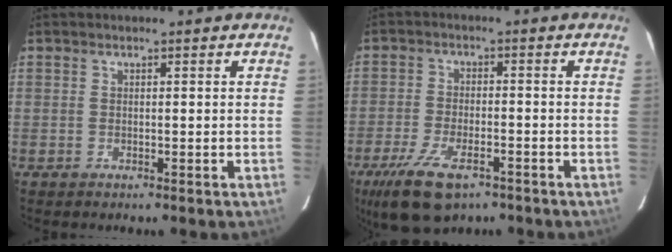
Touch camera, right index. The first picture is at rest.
{"total": 9.9, "force": [-6.4, 3.7, 6.5], "torque": [-0.126, -0.015, -0.109]}